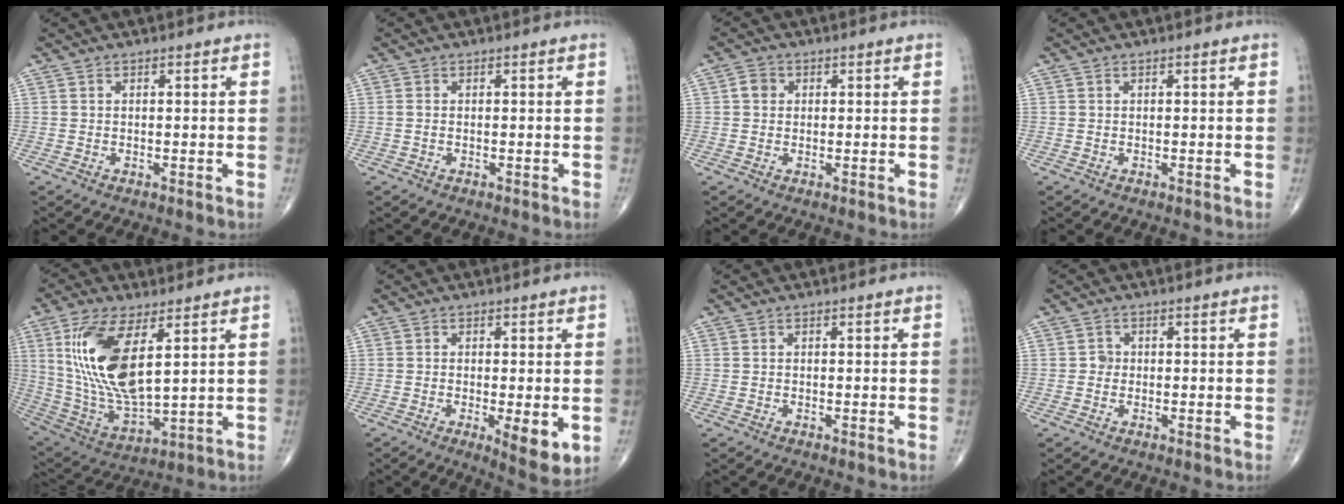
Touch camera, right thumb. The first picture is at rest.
{"total": 0.6, "force": [-0.1, 0.4, 0.5], "torque": [-0.012, -0.001, -0.001]}
{"total": 2.3, "force": [0.3, 2.1, 1.0], "torque": [-0.010, 0.005, 0.002]}
{"total": 0.0}
{"total": 18.5, "force": [5.5, 7.7, 15.9], "torque": [-0.324, -0.027, 0.116]}
{"total": 6.9, "force": [-1.6, 2.0, 6.4], "torque": [-0.094, -0.020, -0.021]}
{"total": 0.0}
{"total": 1.4, "force": [-0.1, 1.3, 0.5], "torque": [0.001, 0.005, -0.006]}